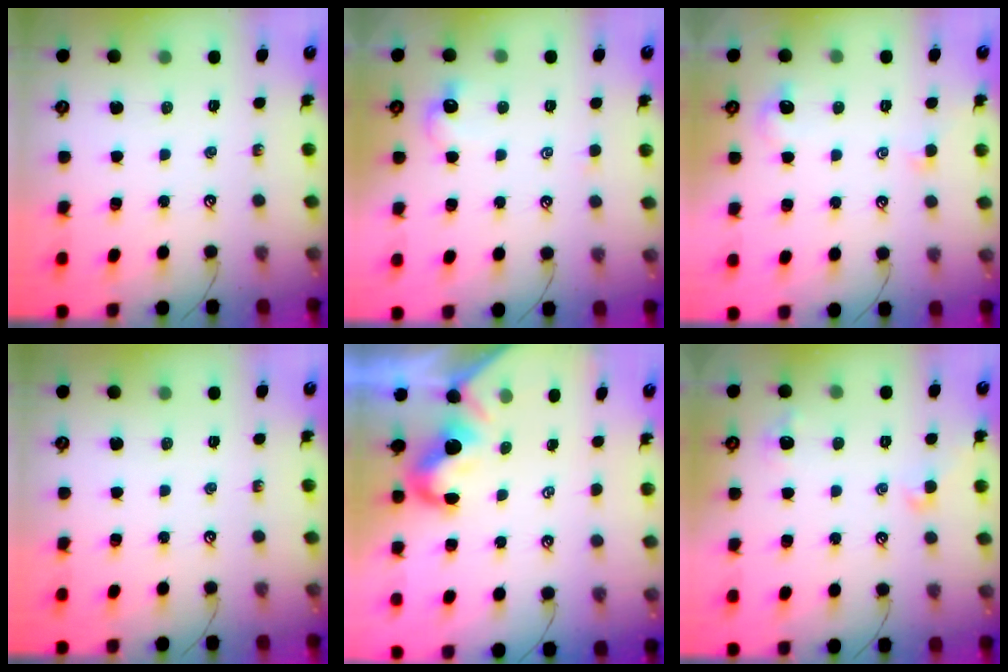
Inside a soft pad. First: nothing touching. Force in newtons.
{"total": 0.8, "press": 0.6, "slide": 0.6}
{"total": 1.7, "press": 1.6, "slide": 0.6}
{"total": 0.0}
{"total": 1.6, "press": 1.3, "slide": 0.8}
{"total": 1.7, "press": 1.6, "slide": 0.5}